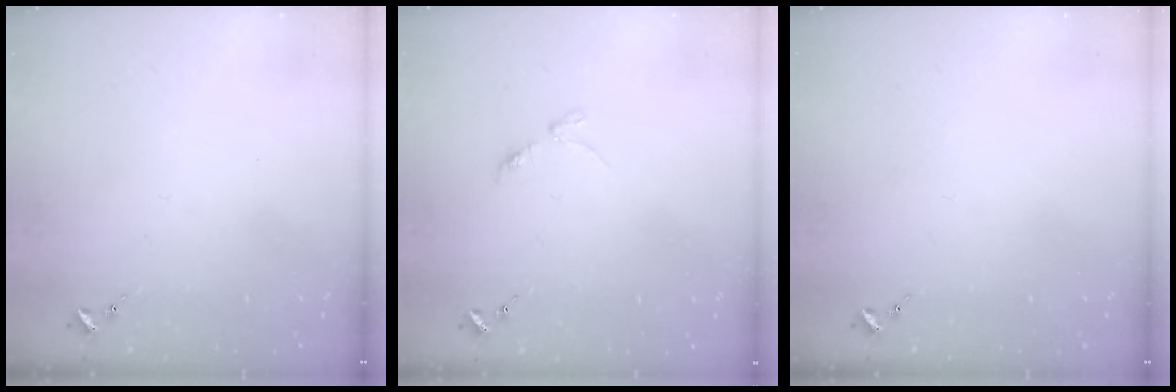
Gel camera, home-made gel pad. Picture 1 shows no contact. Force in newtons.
{"total": 2.9, "press": 2.8, "slide": 0.4}
{"total": 0.0}